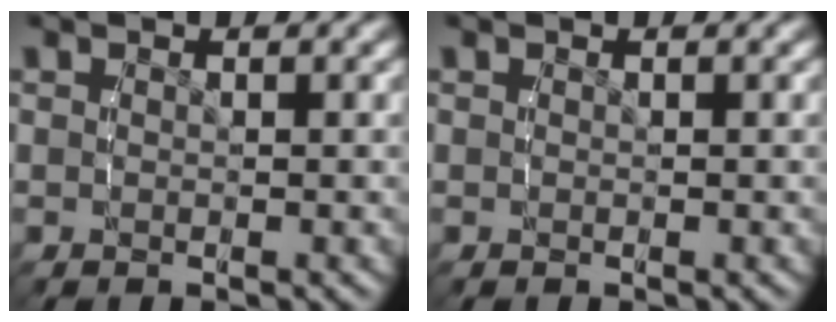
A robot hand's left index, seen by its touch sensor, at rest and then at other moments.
{"total": 0.0}